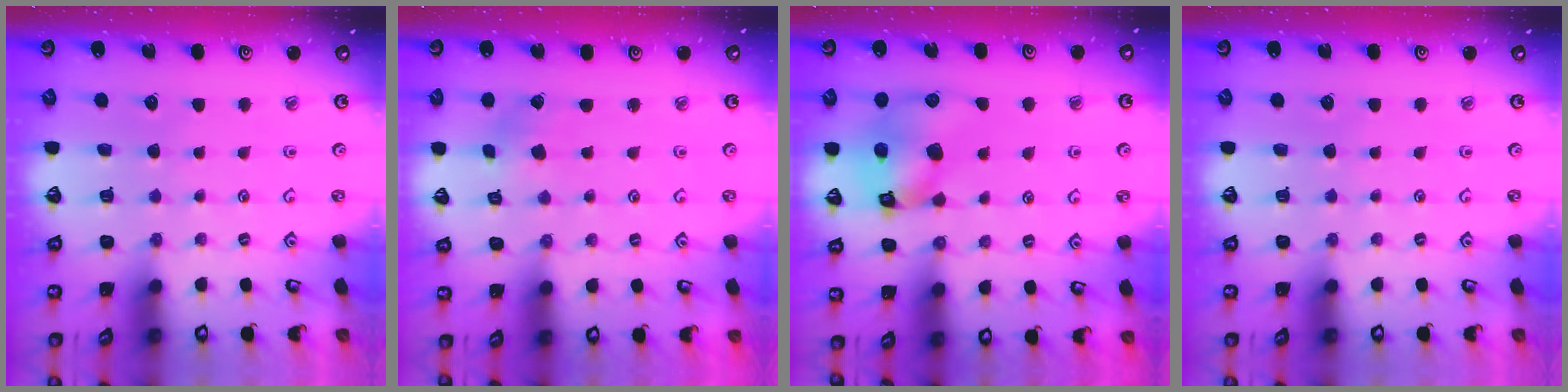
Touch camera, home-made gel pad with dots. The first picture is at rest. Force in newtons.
{"total": 2.2, "press": 2.2, "slide": 0.4}
{"total": 12.0, "press": 11.8, "slide": 1.9}
{"total": 0.0}